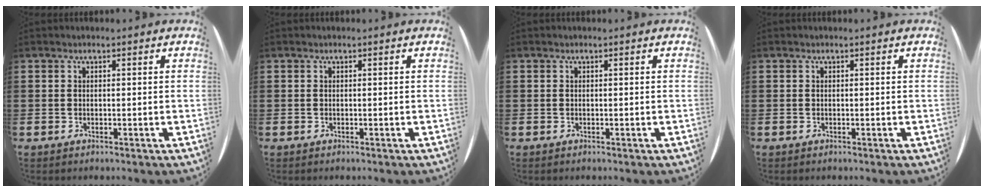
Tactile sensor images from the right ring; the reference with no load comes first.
{"total": 0.0}
{"total": 0.0}
{"total": 0.0}